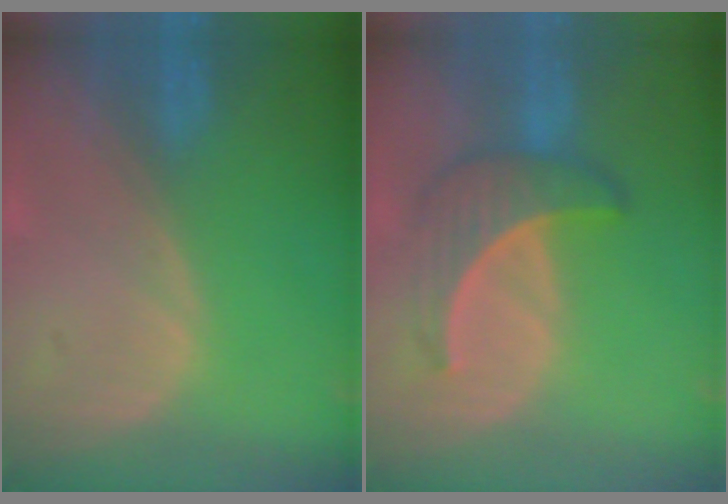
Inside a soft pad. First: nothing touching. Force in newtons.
{"total": 6.3, "press": 6.0, "slide": 1.8}